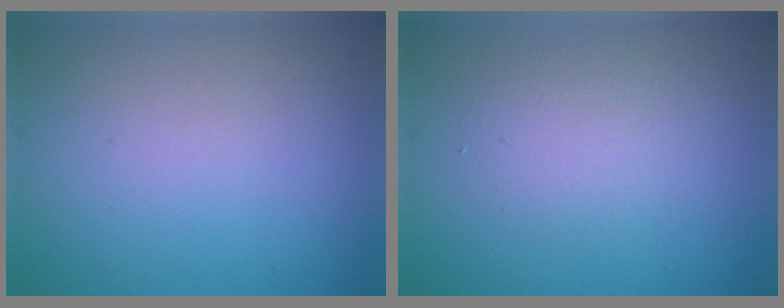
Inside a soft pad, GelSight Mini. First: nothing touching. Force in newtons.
{"total": 2.3, "press": 2.3, "slide": 0.2}